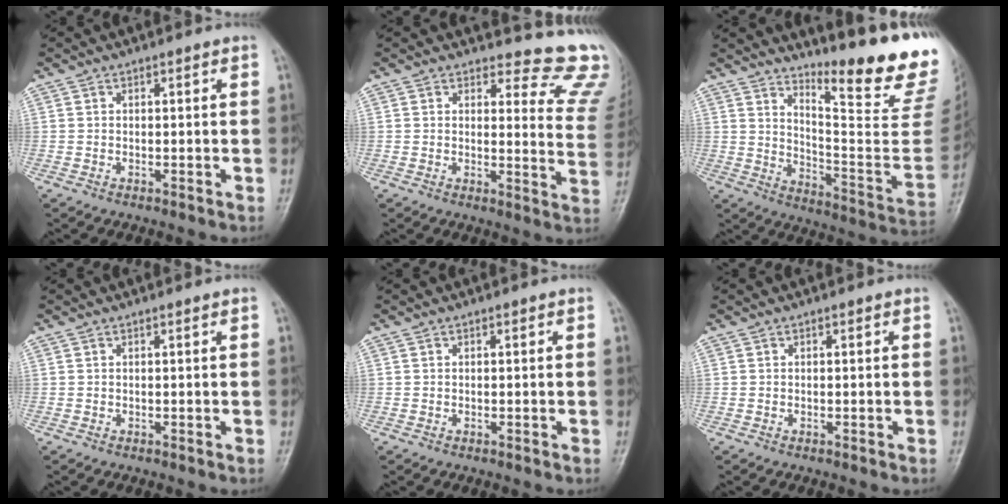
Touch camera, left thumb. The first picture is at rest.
{"total": 12.7, "force": [11.7, 4.1, 2.6], "torque": [0.016, -0.122, 0.098]}
{"total": 21.1, "force": [16.3, 1.9, 13.2], "torque": [-0.169, -0.158, 0.233]}
{"total": 0.0}
{"total": 0.0}
{"total": 0.0}